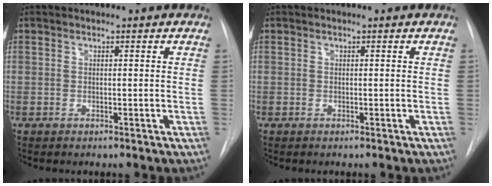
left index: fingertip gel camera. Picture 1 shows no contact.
{"total": 0.0}